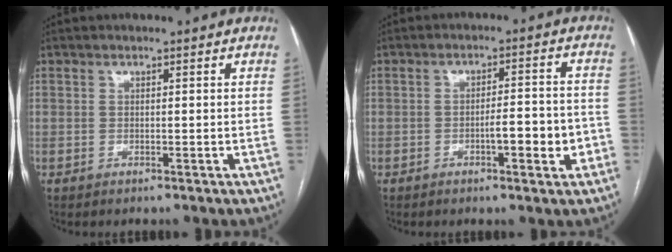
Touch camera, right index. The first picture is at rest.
{"total": 6.5, "force": [-2.5, 1.4, 5.9], "torque": [-0.084, 0.014, -0.031]}